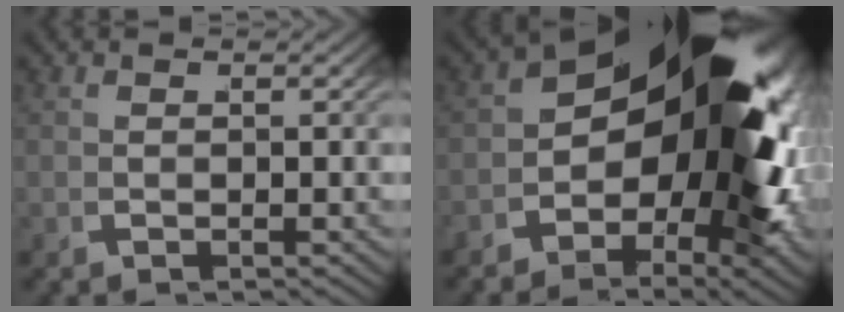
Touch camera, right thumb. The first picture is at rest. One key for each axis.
{"total": 20.4, "fx": -0.1, "fy": 11.8, "fz": 16.7, "tx": -0.244, "ty": -0.029, "tz": 0.004}